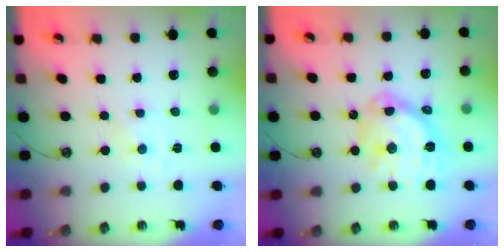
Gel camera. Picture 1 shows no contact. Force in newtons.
{"total": 18.7, "press": 18.6, "slide": 1.8}